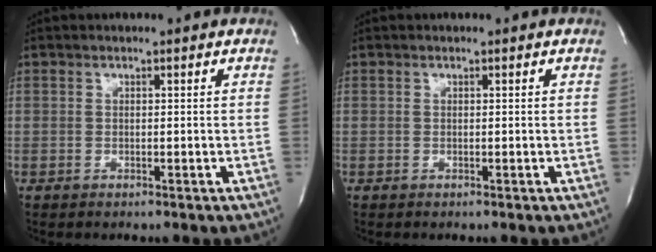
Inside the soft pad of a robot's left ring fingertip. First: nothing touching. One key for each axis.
{"total": 0.0}